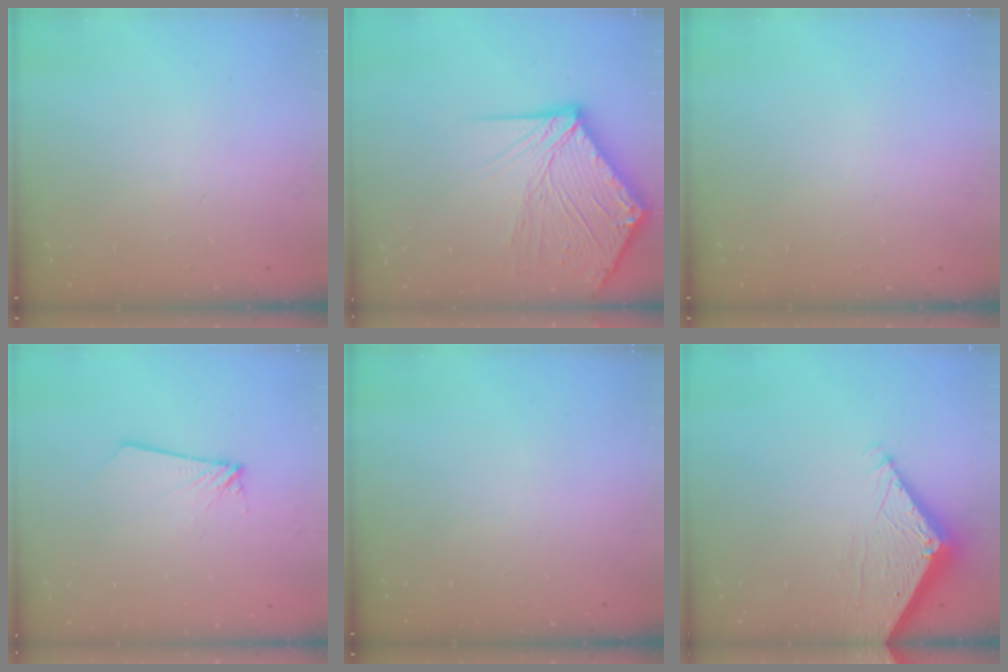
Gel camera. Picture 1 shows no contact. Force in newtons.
{"total": 16.8, "press": 16.7, "slide": 2.3}
{"total": 0.0}
{"total": 1.9, "press": 1.9, "slide": 0.2}
{"total": 0.0}
{"total": 5.7, "press": 5.7, "slide": 0.0}